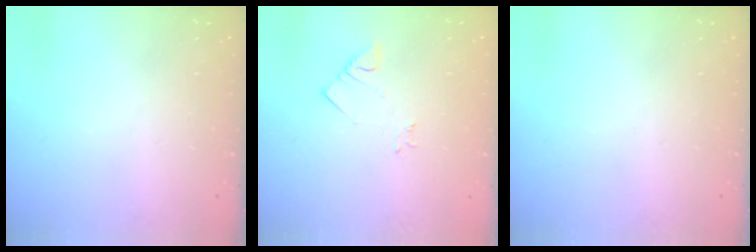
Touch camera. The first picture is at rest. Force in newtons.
{"total": 2.3, "press": 2.3, "slide": 0.3}
{"total": 0.0}